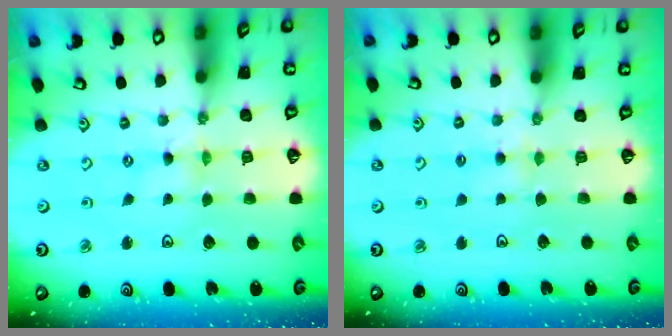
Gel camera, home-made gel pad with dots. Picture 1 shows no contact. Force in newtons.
{"total": 3.4, "press": 3.4, "slide": 0.5}